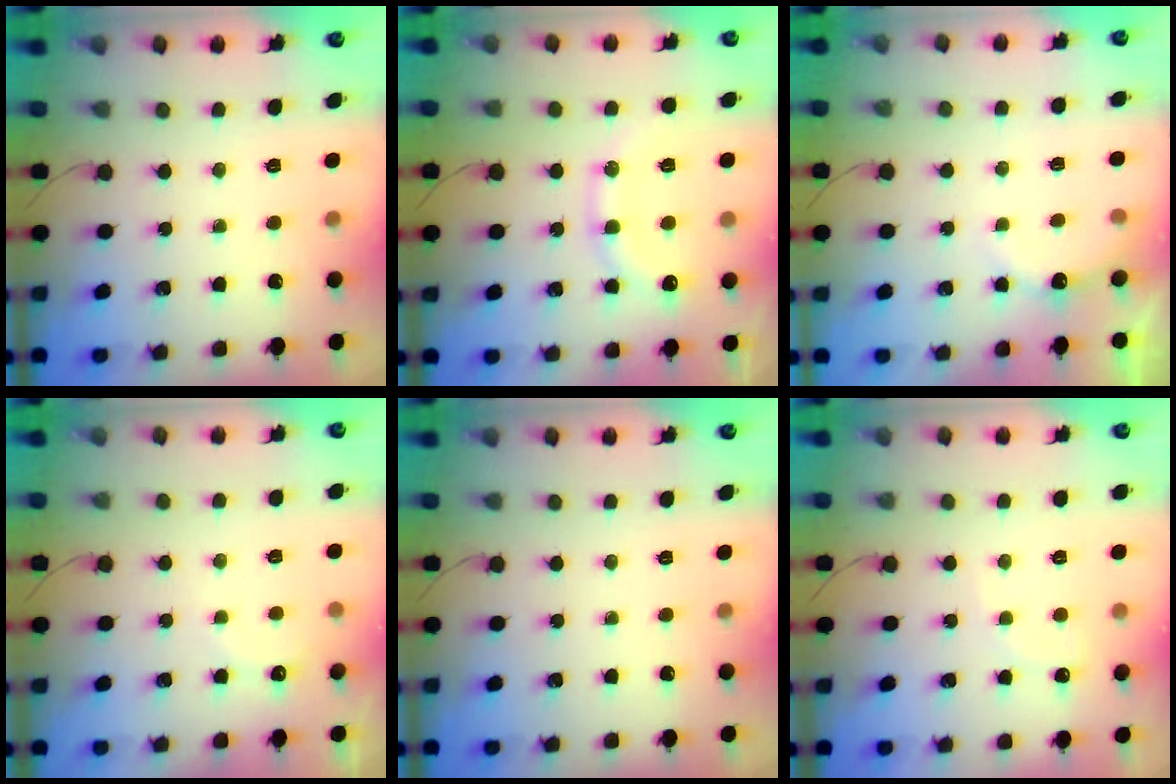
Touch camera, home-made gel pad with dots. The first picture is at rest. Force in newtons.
{"total": 14.3, "press": 14.2, "slide": 1.1}
{"total": 7.5, "press": 7.4, "slide": 1.3}
{"total": 5.1, "press": 4.9, "slide": 1.1}
{"total": 0.0}
{"total": 4.6, "press": 4.5, "slide": 1.2}